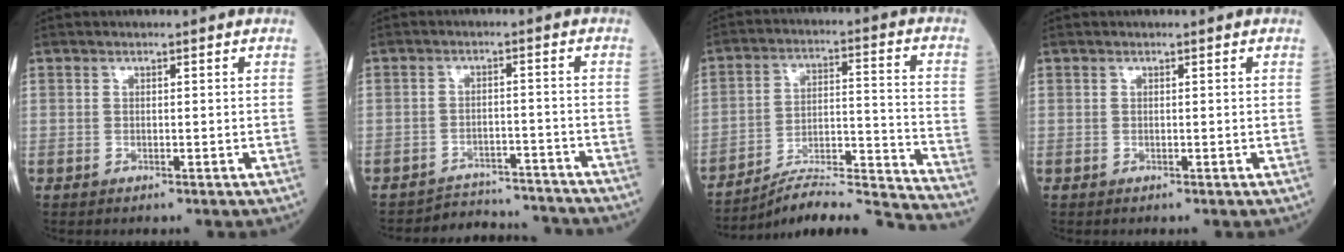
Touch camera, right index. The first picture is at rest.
{"total": 8.9, "force": [-8.7, 1.6, -0.6], "torque": [0.014, 0.023, -0.115]}
{"total": 19.6, "force": [-18.8, -1.6, 5.5], "torque": [-0.070, 0.012, -0.283]}
{"total": 0.0}